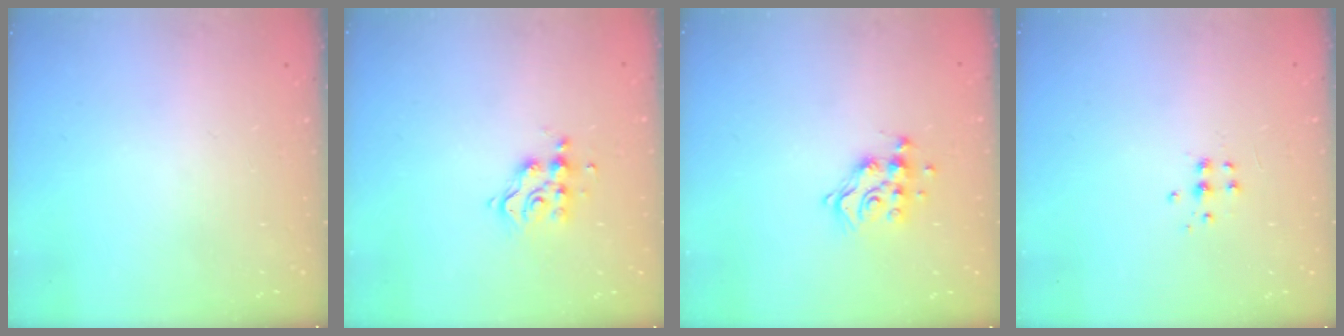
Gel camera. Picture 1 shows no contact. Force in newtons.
{"total": 7.1, "press": 7.1, "slide": 0.5}
{"total": 11.2, "press": 11.1, "slide": 0.9}
{"total": 4.4, "press": 4.4, "slide": 0.4}